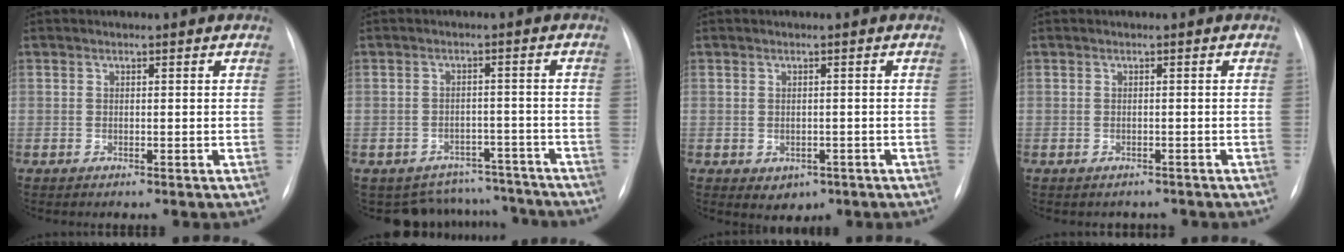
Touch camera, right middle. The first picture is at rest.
{"total": 10.6, "force": [-9.8, 4.3, -0.3], "torque": [0.011, 0.033, -0.119]}
{"total": 2.7, "force": [-1.0, 2.1, 1.2], "torque": [-0.010, 0.001, -0.001]}
{"total": 2.2, "force": [-1.9, 1.1, 0.1], "torque": [-0.003, 0.006, -0.023]}